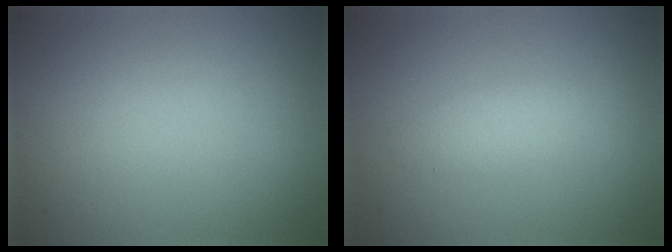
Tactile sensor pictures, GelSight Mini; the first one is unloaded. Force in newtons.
{"total": 1.6, "press": 1.6, "slide": 0.1}